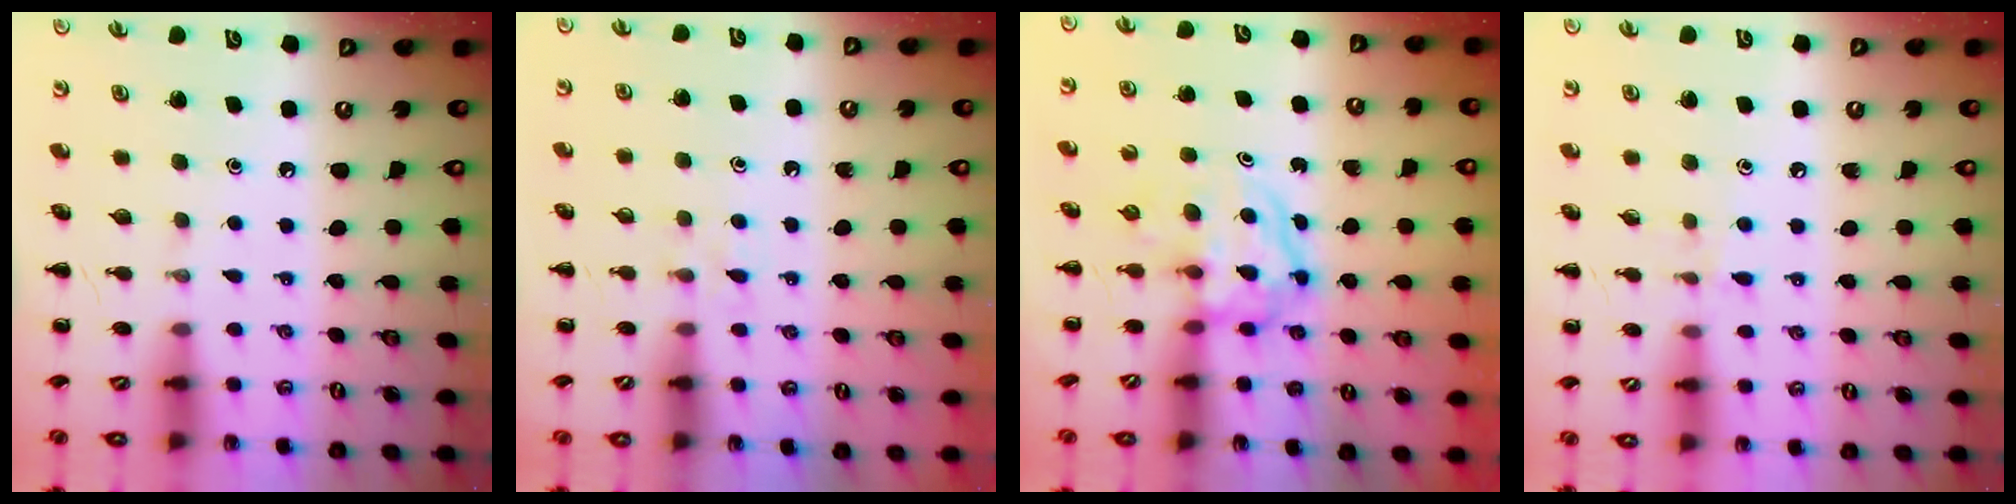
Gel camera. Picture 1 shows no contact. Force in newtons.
{"total": 3.0, "press": 2.7, "slide": 1.2}
{"total": 3.9, "press": 3.9, "slide": 0.4}
{"total": 6.3, "press": 5.9, "slide": 2.2}